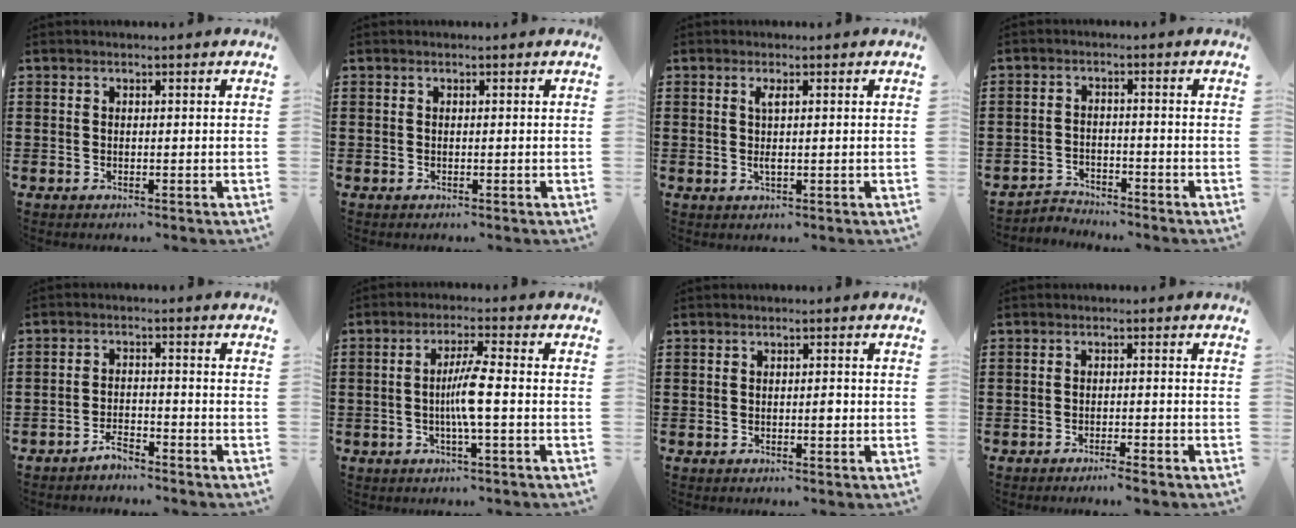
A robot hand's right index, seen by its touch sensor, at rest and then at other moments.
{"total": 0.0}
{"total": 1.8, "force": [0.3, 0.3, 1.8], "torque": [-0.034, -0.001, 0.004]}
{"total": 2.6, "force": [-2.6, 0.5, -0.2], "torque": [-0.006, 0.000, -0.057]}
{"total": 2.8, "force": [-2.7, 0.4, 0.6], "torque": [-0.016, 0.007, -0.055]}
{"total": 5.1, "force": [-0.8, -0.1, 5.0], "torque": [-0.096, -0.008, -0.021]}
{"total": 1.4, "force": [-0.2, 0.4, 1.3], "torque": [-0.023, -0.001, -0.005]}
{"total": 1.8, "force": [-1.6, -0.2, 0.8], "torque": [-0.015, 0.001, -0.030]}